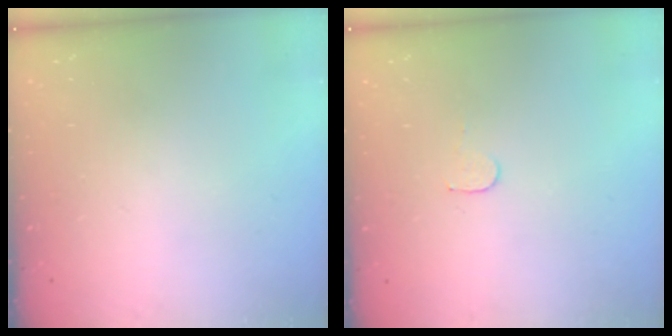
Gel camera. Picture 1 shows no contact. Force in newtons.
{"total": 3.7, "press": 3.7, "slide": 0.3}